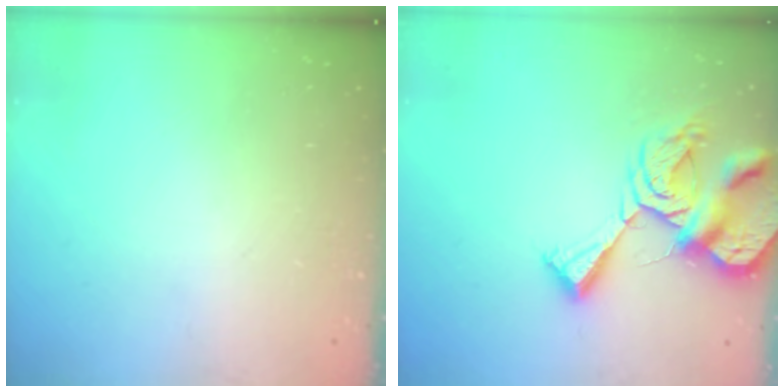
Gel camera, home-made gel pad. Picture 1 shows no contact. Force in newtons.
{"total": 12.4, "press": 12.3, "slide": 1.4}